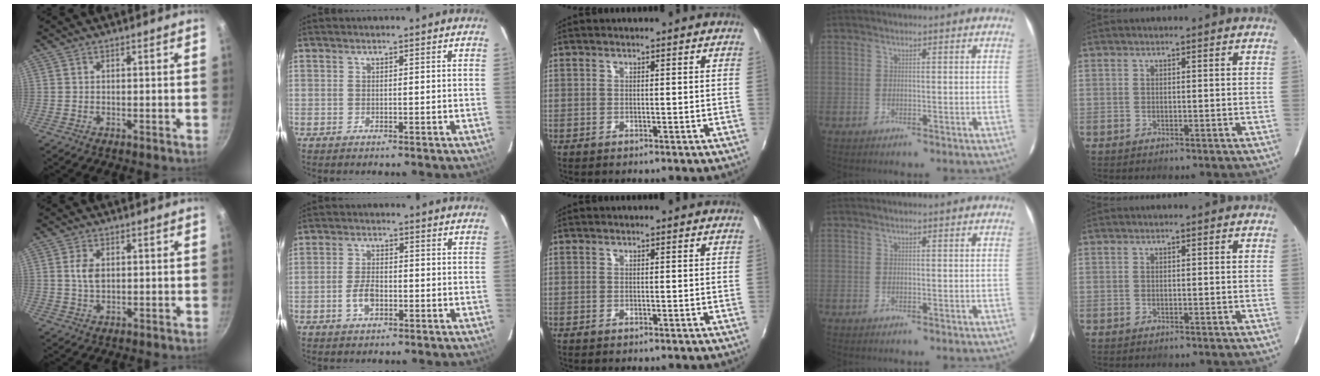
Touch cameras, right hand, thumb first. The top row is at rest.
{"thumb": {"total": 3.8, "force": [0.6, 2.4, 2.8], "torque": [-0.049, 0.001, 0.012]}, "index": {"total": 4.7, "force": [-1.8, 2.6, 3.5], "torque": [-0.073, 0.002, -0.031]}}